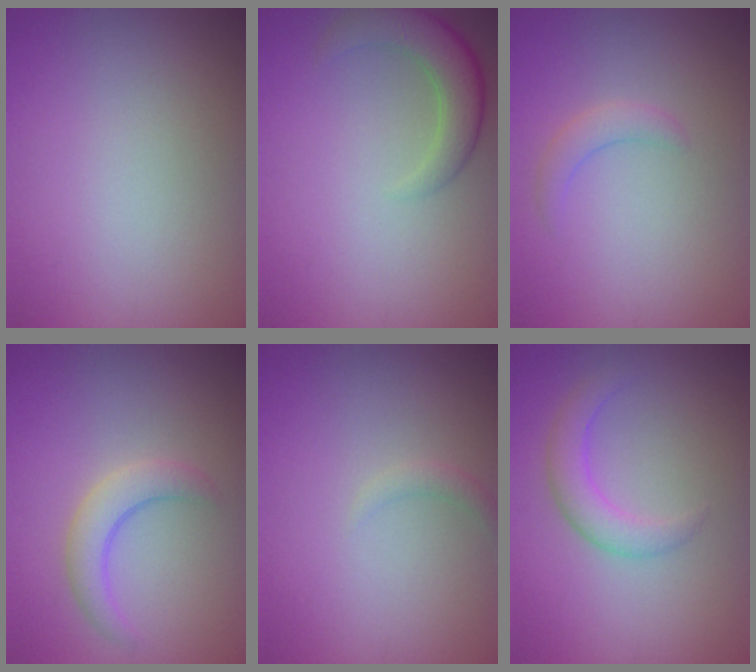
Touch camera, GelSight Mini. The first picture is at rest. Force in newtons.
{"total": 3.7, "press": 3.7, "slide": 0.4}
{"total": 1.6, "press": 1.6, "slide": 0.1}
{"total": 2.7, "press": 2.7, "slide": 0.2}
{"total": 0.9, "press": 0.9, "slide": 0.1}
{"total": 2.5, "press": 2.5, "slide": 0.0}